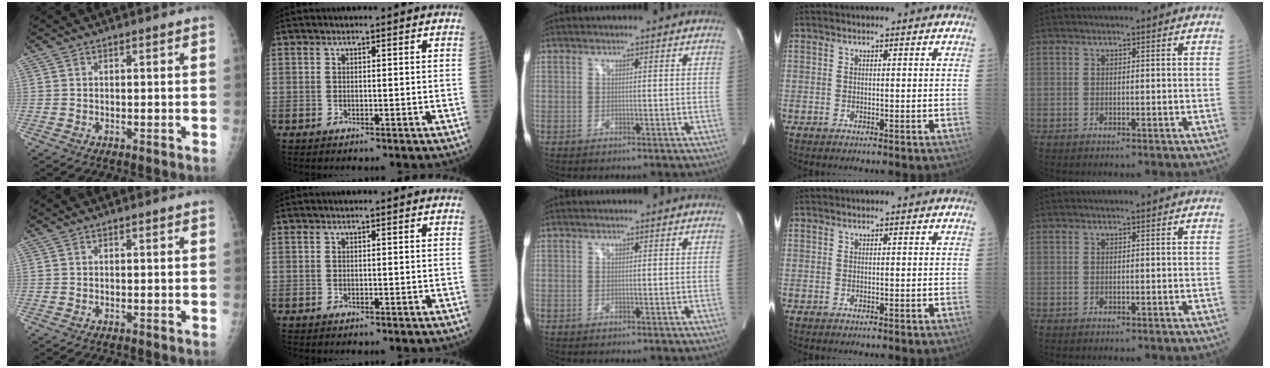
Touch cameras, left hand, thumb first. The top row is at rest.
{}